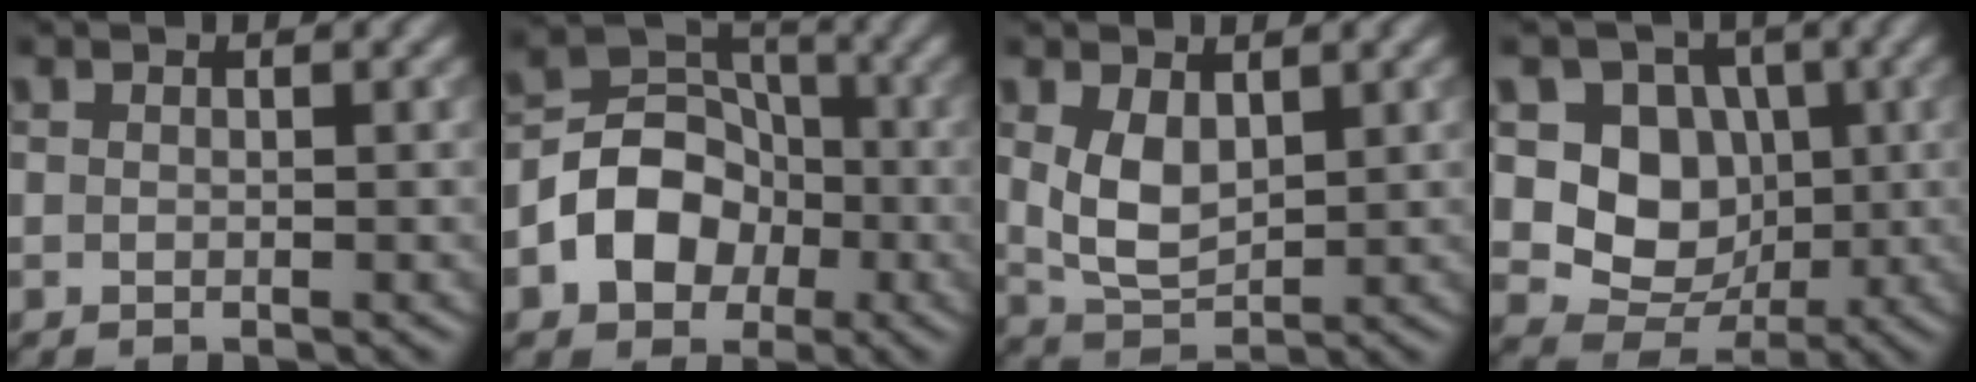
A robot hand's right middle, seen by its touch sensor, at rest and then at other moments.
{"total": 6.5, "force": [-2.3, 5.1, 3.3], "torque": [-0.043, 0.006, -0.048]}
{"total": 3.8, "force": [1.0, 2.2, 2.9], "torque": [-0.071, -0.004, 0.028]}
{"total": 7.2, "force": [0.8, 6.0, 3.8], "torque": [-0.060, -0.007, -0.003]}